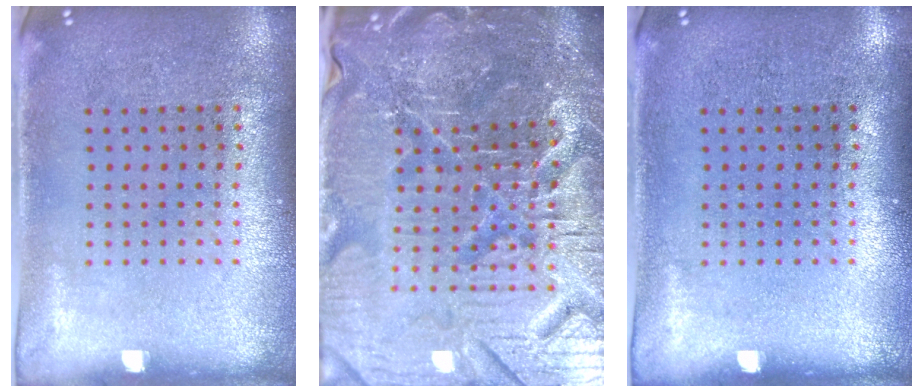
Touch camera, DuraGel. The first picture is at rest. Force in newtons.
{"total": 6.5, "press": 5.9, "slide": 2.7}
{"total": 0.0}